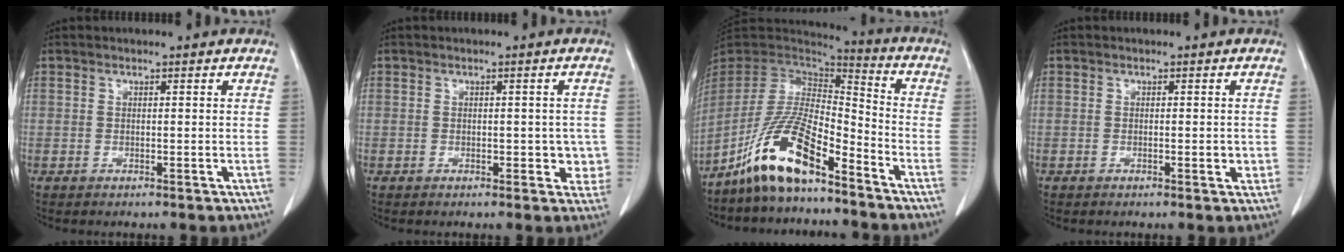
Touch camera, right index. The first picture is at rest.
{"total": 3.9, "force": [-0.9, 2.2, 3.1], "torque": [-0.020, 0.009, -0.009]}
{"total": 13.6, "force": [-9.1, 3.0, 9.7], "torque": [-0.199, 0.002, -0.173]}
{"total": 1.8, "force": [-0.5, 0.7, 1.6], "torque": [-0.021, 0.001, -0.005]}